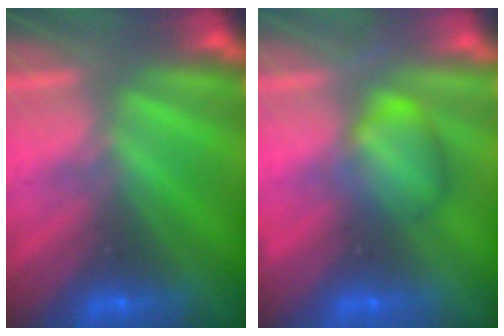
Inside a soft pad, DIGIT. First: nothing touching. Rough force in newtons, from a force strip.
{"total": 2.3}